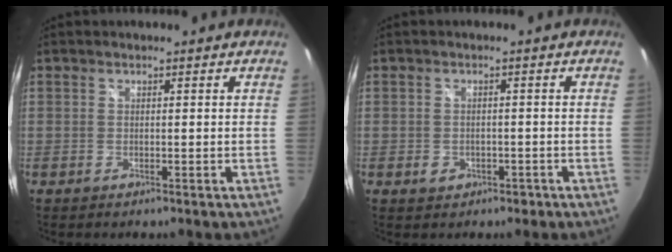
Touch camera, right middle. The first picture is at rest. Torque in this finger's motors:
{"motor_torque": [0.61, -0.59, 0.04, 0.02]}